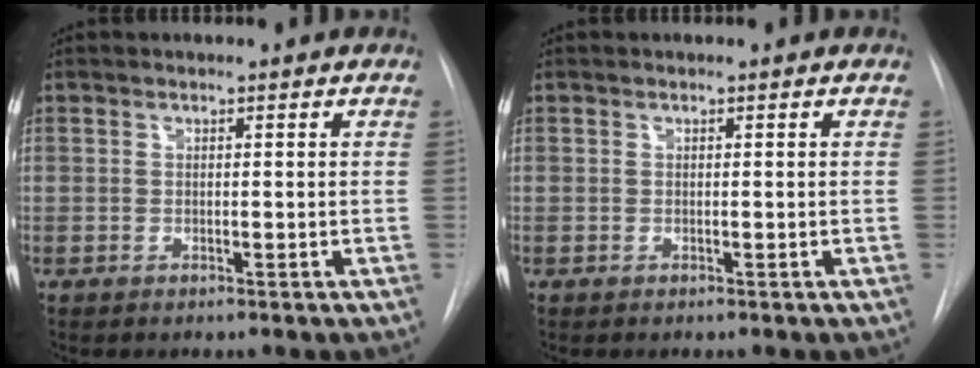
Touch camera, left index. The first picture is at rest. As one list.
[{"total": 0.0}]